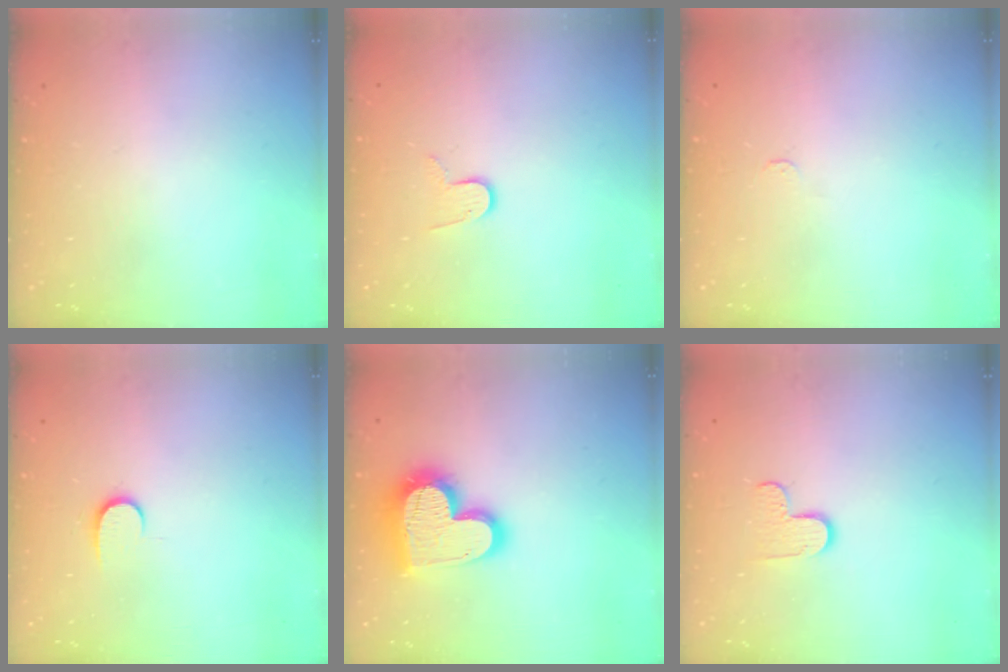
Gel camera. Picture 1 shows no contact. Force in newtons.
{"total": 7.2, "press": 7.2, "slide": 0.3}
{"total": 1.7, "press": 1.7, "slide": 0.2}
{"total": 6.1, "press": 6.1, "slide": 0.6}
{"total": 19.9, "press": 19.9, "slide": 1.7}
{"total": 5.6, "press": 5.6, "slide": 0.3}